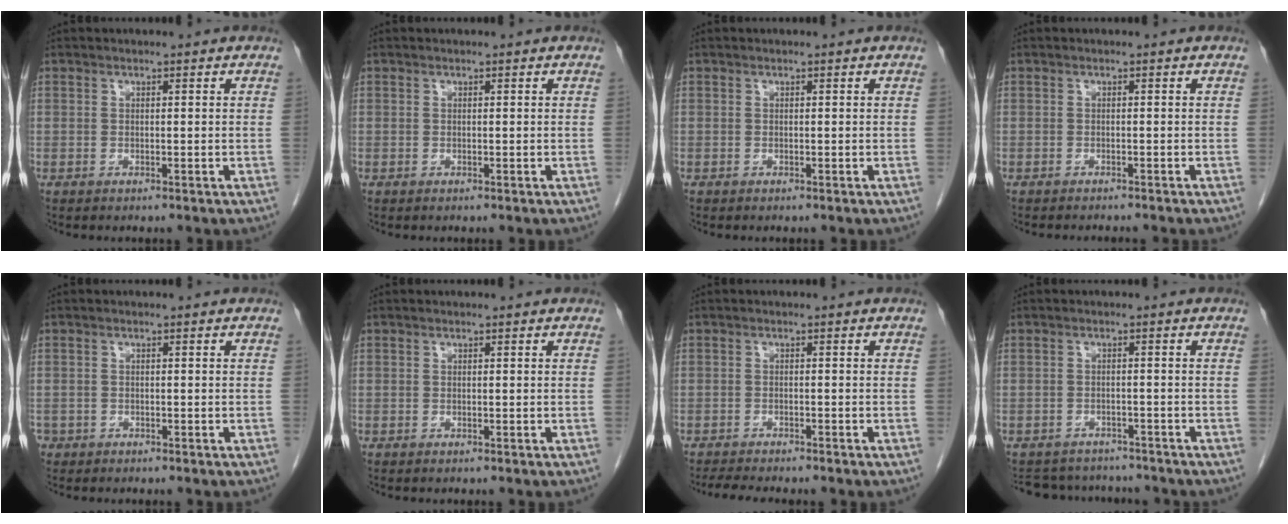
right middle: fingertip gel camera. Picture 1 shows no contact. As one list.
[{"total": 0.0}, {"total": 0.0}, {"total": 4.3, "force": [-3.9, 0.4, 1.7], "torque": [-0.016, -0.004, -0.049]}, {"total": 1.3, "force": [-0.8, 1.0, 0.2], "torque": [-0.009, 0.003, -0.011]}, {"total": 0.0}, {"total": 4.9, "force": [-4.3, 0.4, 2.3], "torque": [-0.034, -0.009, -0.064]}, {"total": 8.4, "force": [-7.9, 2.6, 1.4], "torque": [-0.026, 0.009, -0.102]}]